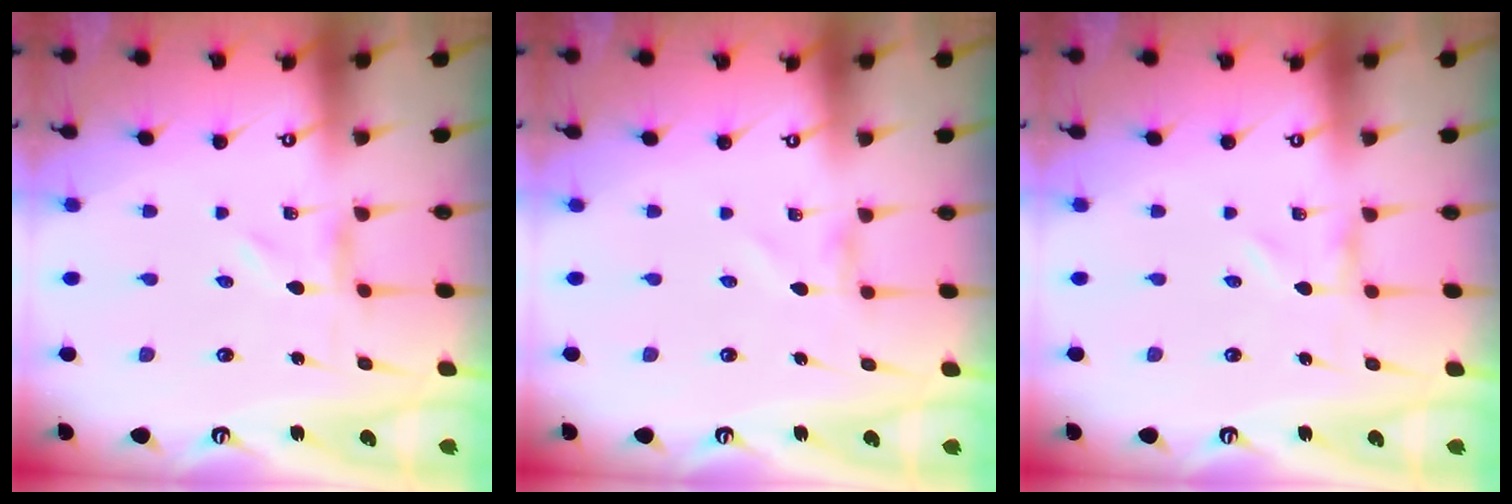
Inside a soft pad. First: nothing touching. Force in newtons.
{"total": 0.0}
{"total": 0.0}